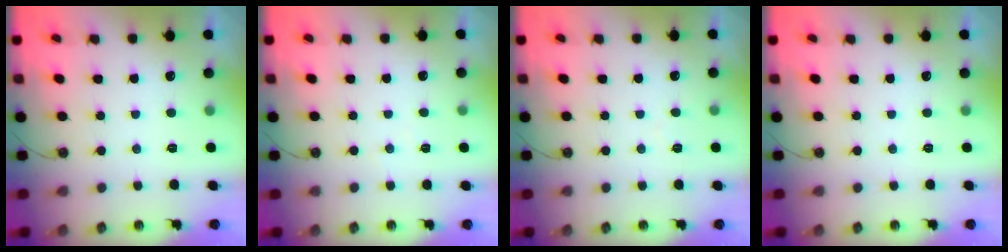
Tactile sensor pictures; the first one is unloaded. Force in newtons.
{"total": 2.2, "press": 2.2, "slide": 0.4}
{"total": 5.2, "press": 5.1, "slide": 0.6}
{"total": 0.0}